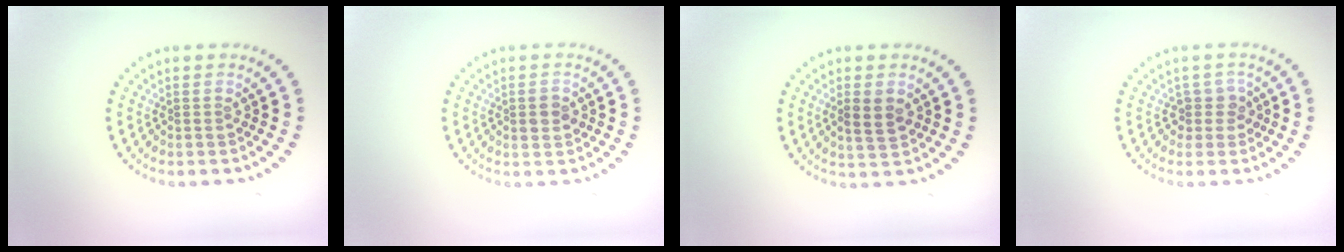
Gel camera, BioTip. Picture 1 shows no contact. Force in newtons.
{"total": 1.6, "press": 1.6, "slide": 0.0}
{"total": 2.3, "press": 2.3, "slide": 0.5}
{"total": 1.9, "press": 1.5, "slide": 1.2}